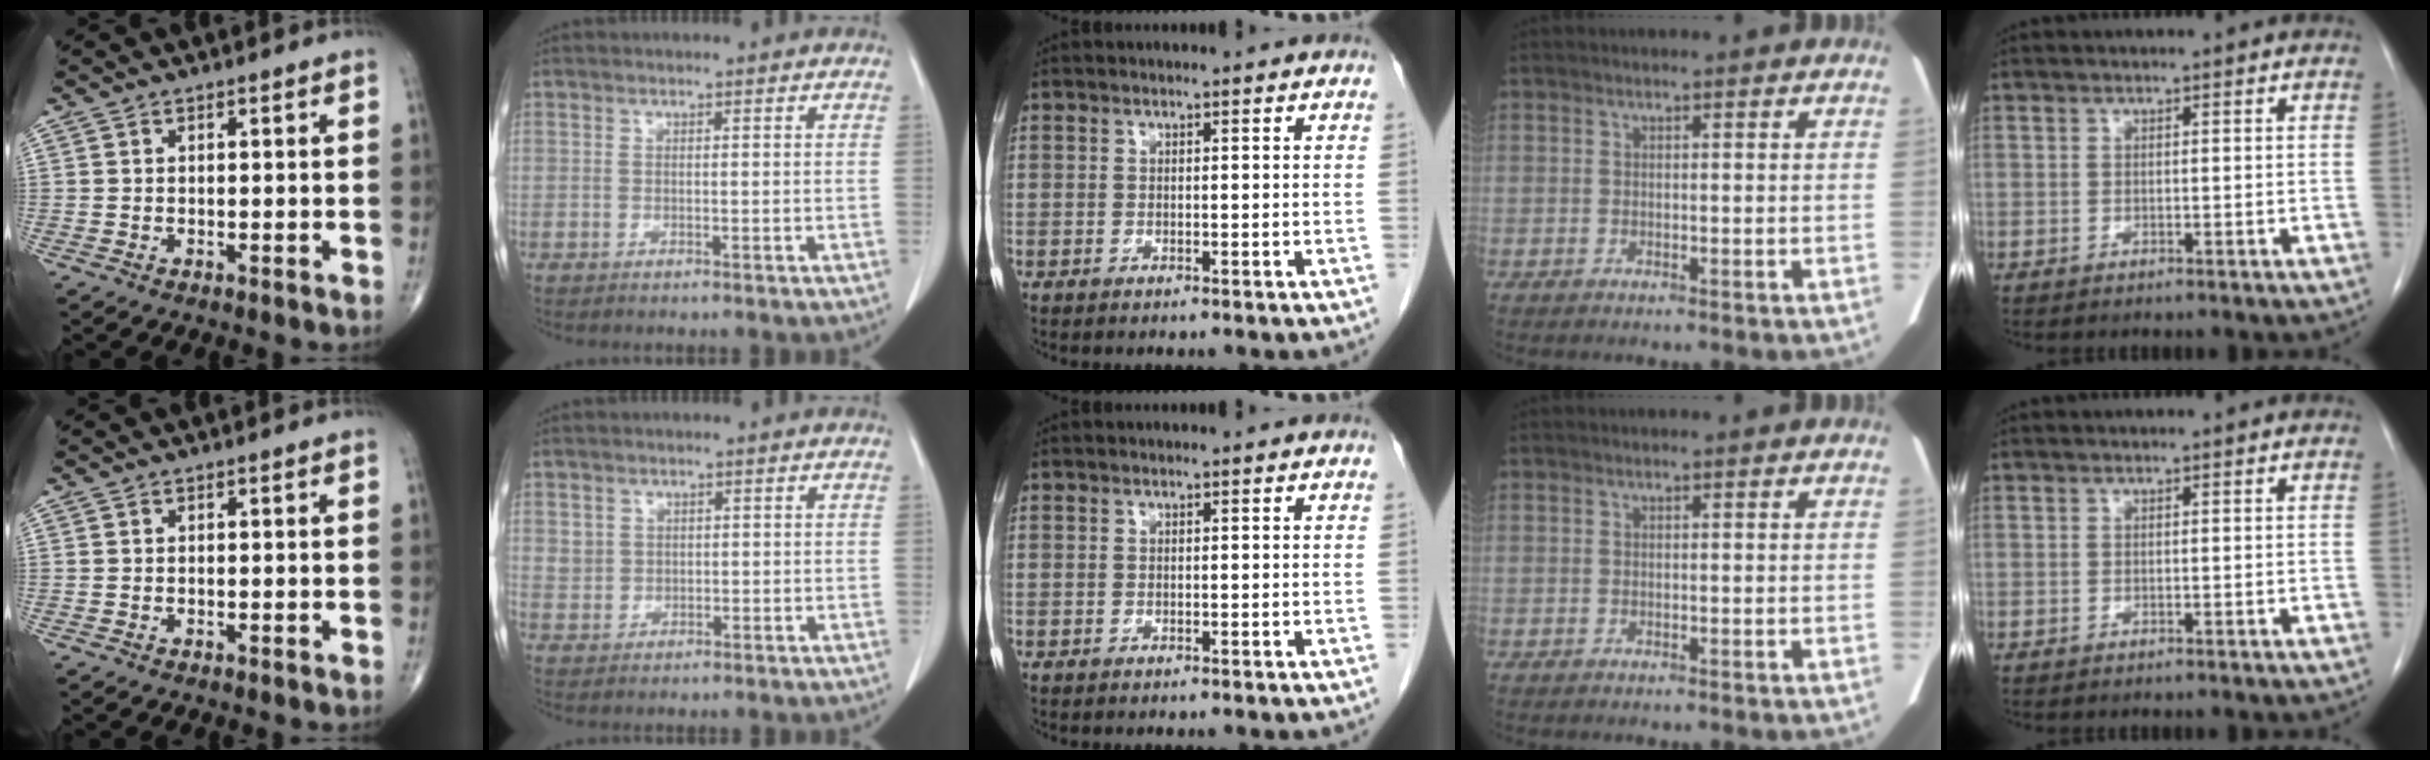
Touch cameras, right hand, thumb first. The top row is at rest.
{"index": {"total": 2.3, "force": [0.9, 2.1, 0.2], "torque": [0.004, 0.002, 0.016]}}